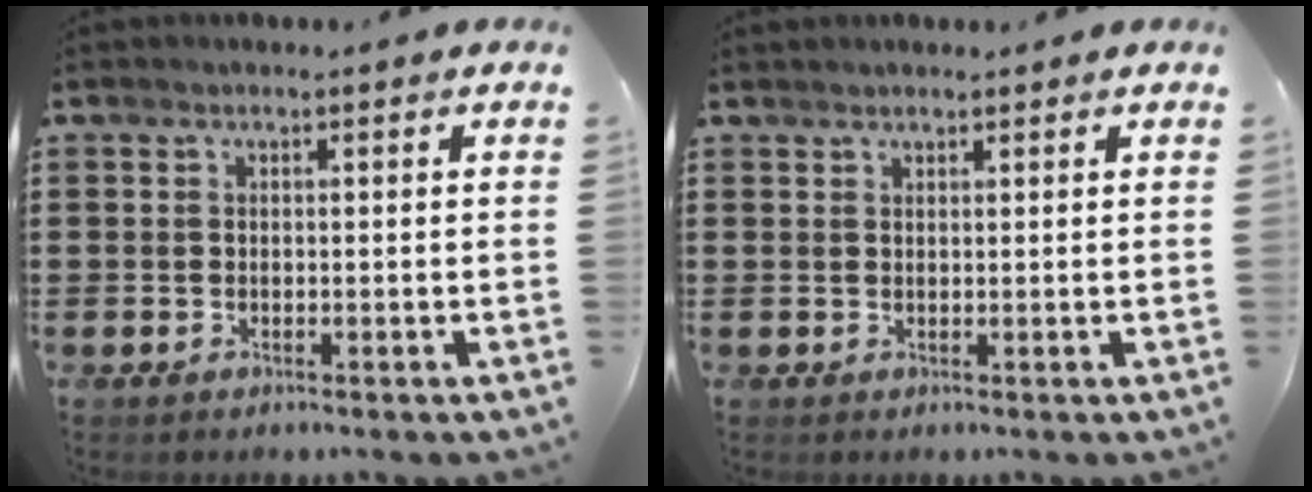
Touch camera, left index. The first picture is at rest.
{"total": 0.9, "force": [0.8, 0.1, 0.0], "torque": [-0.002, -0.001, 0.018]}